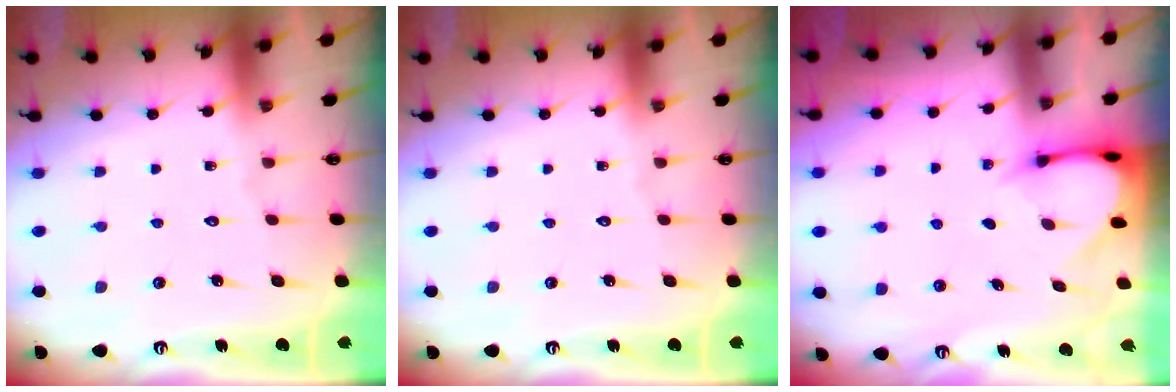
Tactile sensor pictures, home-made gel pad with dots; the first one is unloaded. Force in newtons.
{"total": 0.0}
{"total": 3.1, "press": 3.1, "slide": 0.2}